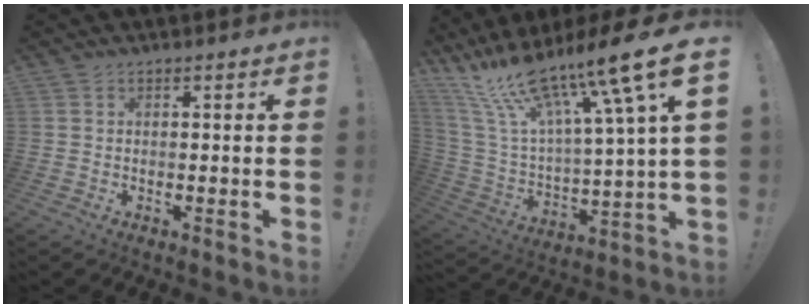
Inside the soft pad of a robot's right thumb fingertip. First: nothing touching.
{"total": 20.3, "force": [13.0, 5.2, 14.6], "torque": [-0.269, -0.088, 0.218]}